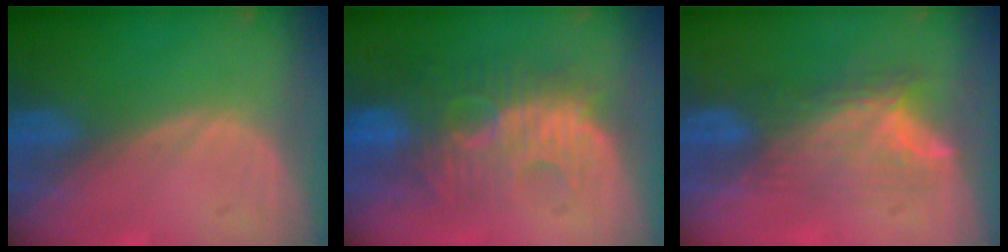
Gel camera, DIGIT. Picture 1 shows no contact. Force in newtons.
{"total": 10.0, "press": 9.6, "slide": 2.7}
{"total": 8.1, "press": 6.8, "slide": 4.5}